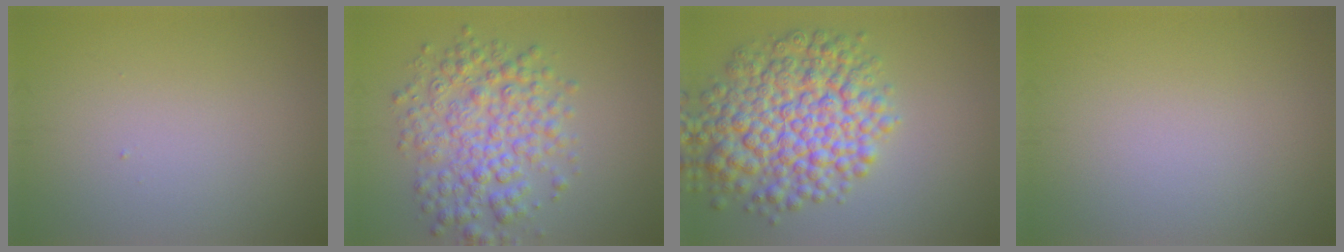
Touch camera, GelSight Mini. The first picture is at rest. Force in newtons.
{"total": 5.9, "press": 5.9, "slide": 0.0}
{"total": 9.1, "press": 9.1, "slide": 0.3}
{"total": 0.0}